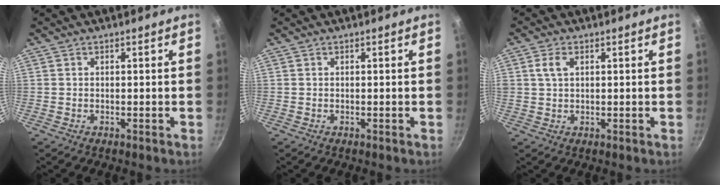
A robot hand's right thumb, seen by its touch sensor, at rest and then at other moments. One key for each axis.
{"total": 0.0}
{"total": 3.2, "fx": 1.1, "fy": 1.9, "fz": 2.3, "tx": -0.036, "ty": 0.003, "tz": 0.020}